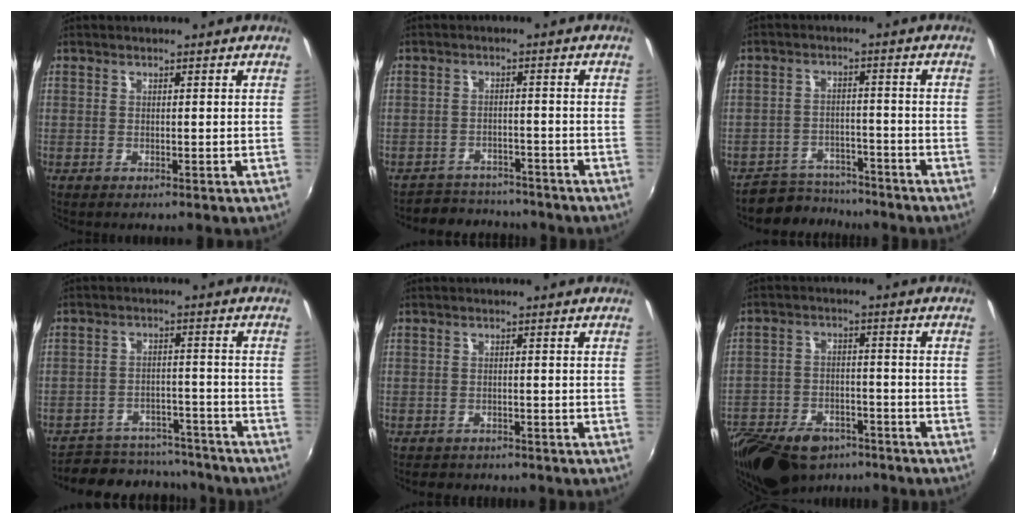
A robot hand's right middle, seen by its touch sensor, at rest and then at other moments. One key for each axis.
{"total": 7.7, "fx": -7.1, "fy": 2.7, "fz": 0.8, "tx": -0.032, "ty": 0.010, "tz": -0.104}
{"total": 6.7, "fx": -6.1, "fy": 2.8, "fz": 0.0, "tx": -0.017, "ty": 0.015, "tz": -0.093}
{"total": 16.3, "fx": -14.3, "fy": 6.1, "fz": 4.8, "tx": -0.114, "ty": 0.020, "tz": -0.185}
{"total": 3.7, "fx": -3.2, "fy": 1.6, "fz": 0.6, "tx": -0.021, "ty": -0.009, "tz": -0.050}
{"total": 20.4, "fx": -14.8, "fy": 10.4, "fz": 9.6, "tx": -0.232, "ty": -0.017, "tz": -0.231}